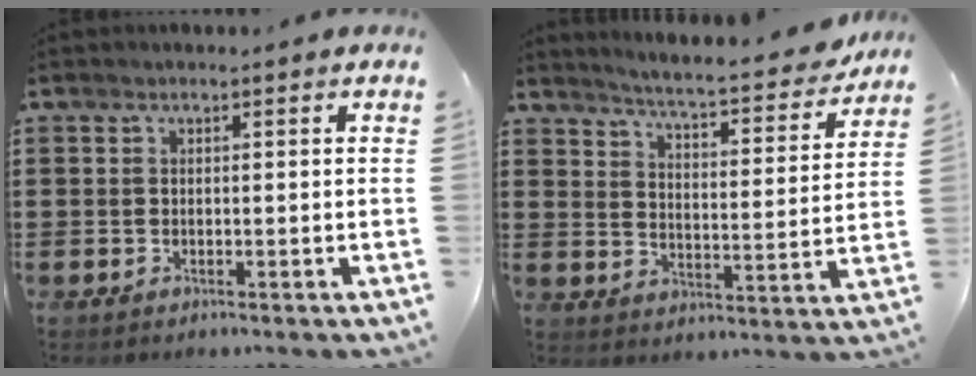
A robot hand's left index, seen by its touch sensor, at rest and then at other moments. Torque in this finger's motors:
{"motor_torque": [0.13, 0.00, 0.01, -0.06]}